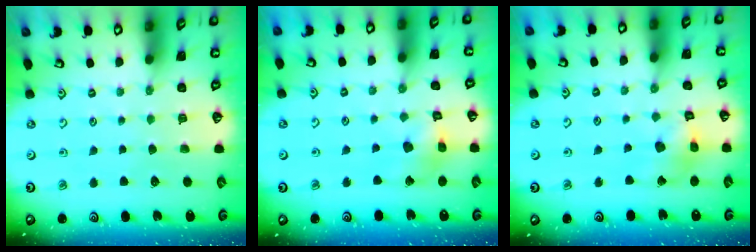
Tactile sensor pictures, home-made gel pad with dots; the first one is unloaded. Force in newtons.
{"total": 10.0, "press": 10.0, "slide": 1.2}
{"total": 11.2, "press": 11.1, "slide": 1.4}